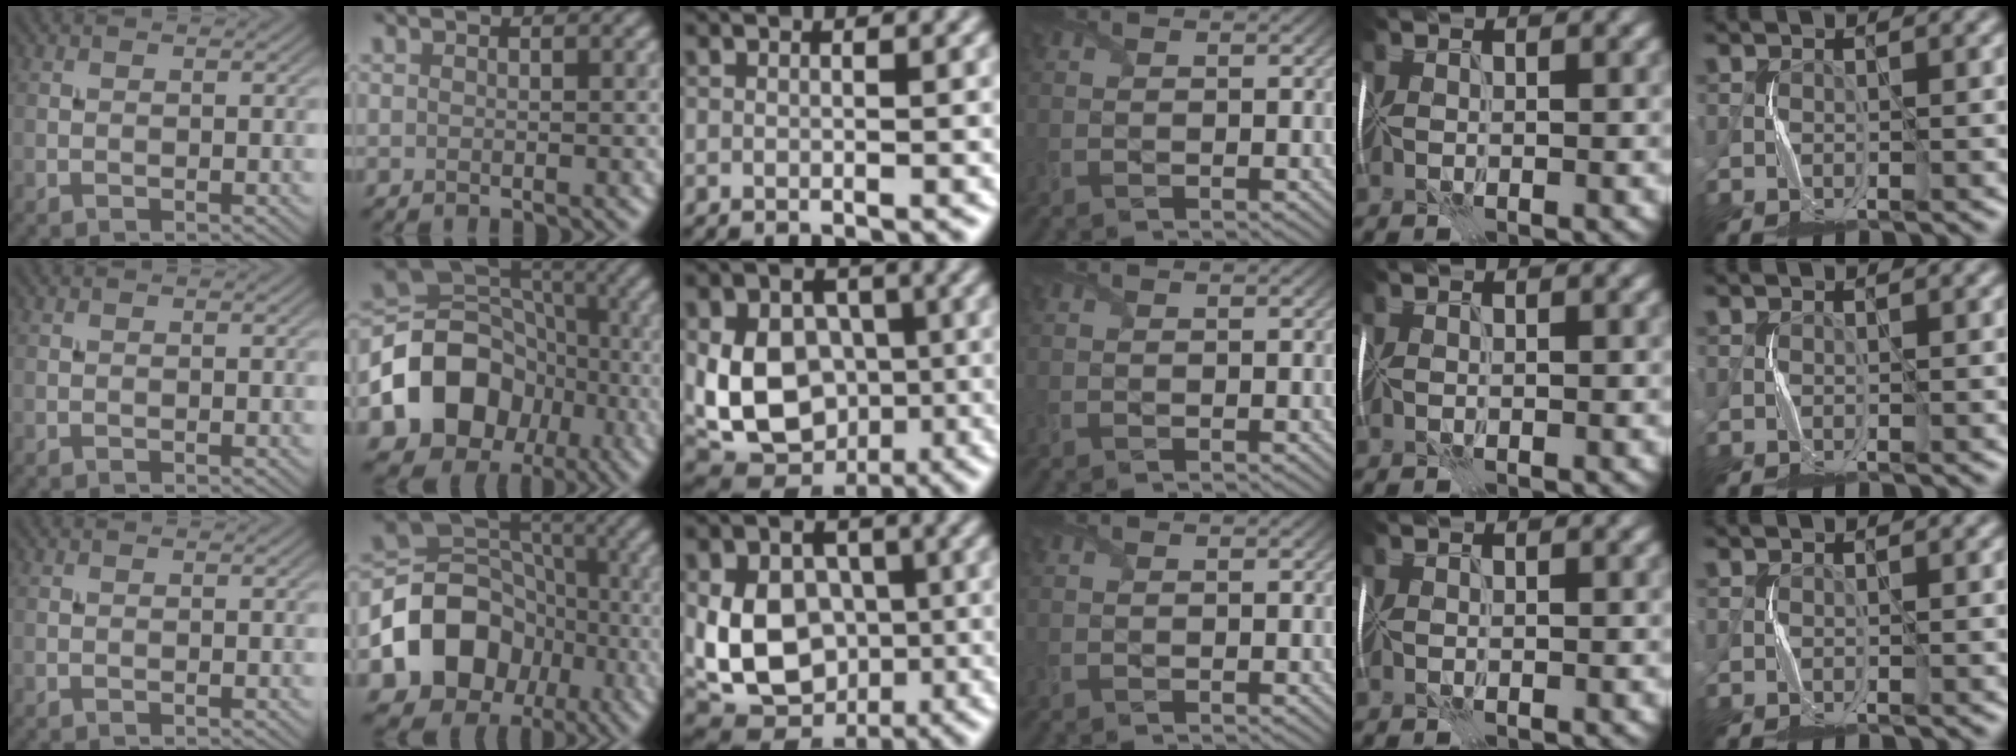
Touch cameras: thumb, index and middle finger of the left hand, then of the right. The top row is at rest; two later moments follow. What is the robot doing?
{"motion": "fold", "object": "shipping label"}